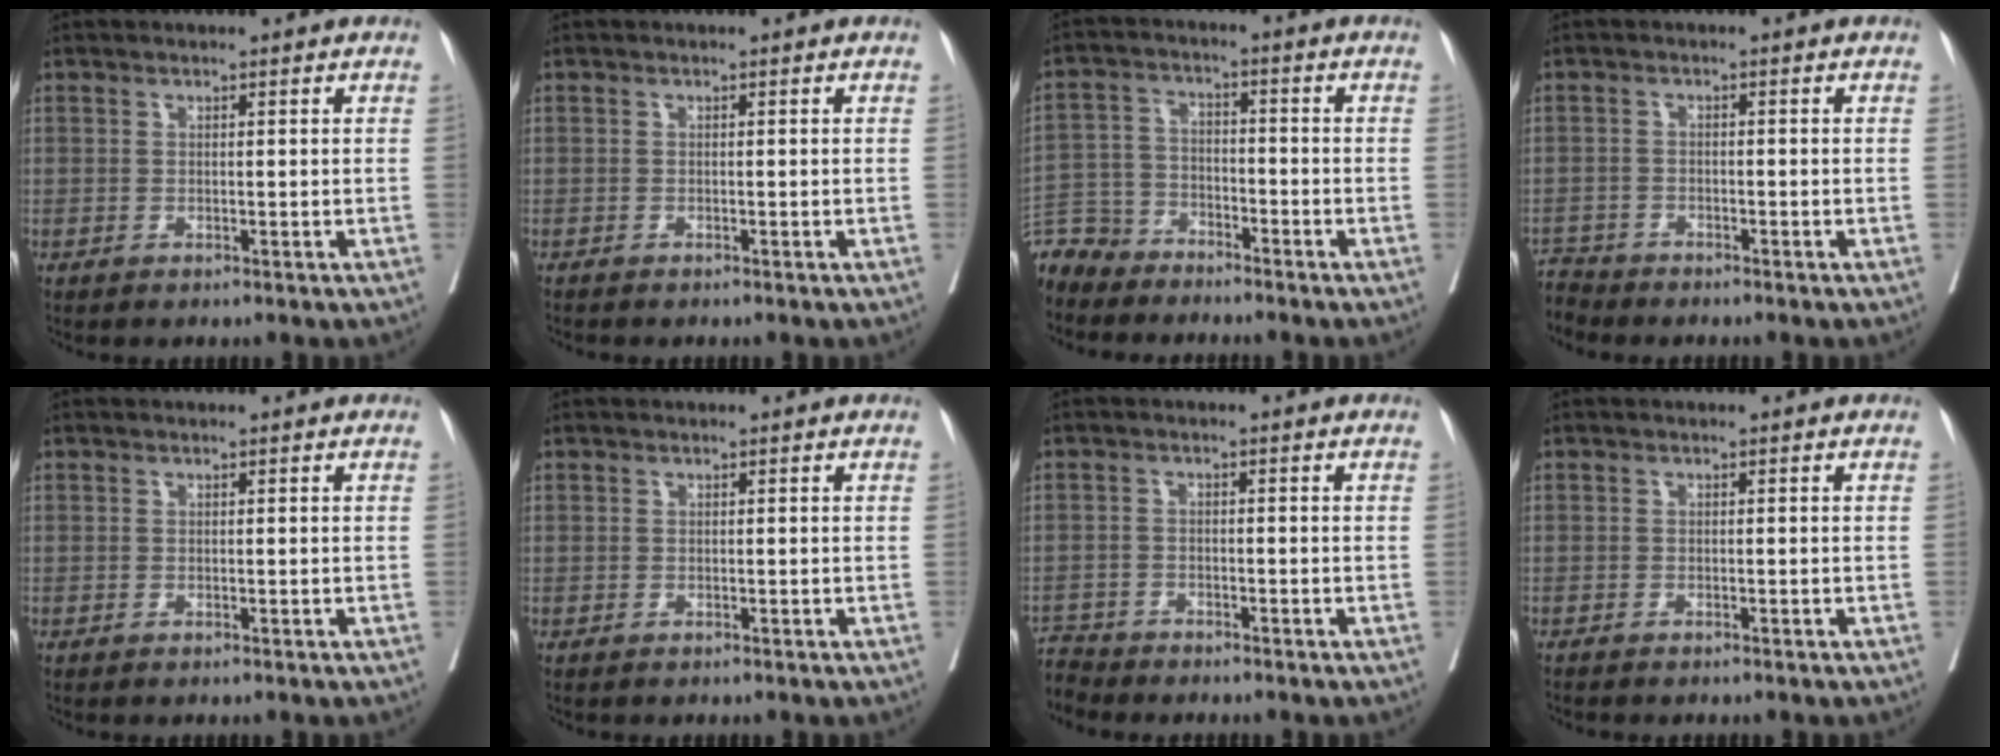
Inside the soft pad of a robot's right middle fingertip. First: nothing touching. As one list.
[{"total": 0.5, "force": [-0.5, 0.0, 0.1], "torque": [0.001, 0.001, -0.010]}, {"total": 7.0, "force": [-6.4, 2.8, -0.4], "torque": [0.009, 0.005, -0.131]}, {"total": 3.2, "force": [-3.1, 0.3, -0.9], "torque": [0.018, -0.011, -0.058]}, {"total": 0.0}, {"total": 0.0}, {"total": 3.6, "force": [-3.5, 0.3, -0.9], "torque": [0.019, -0.009, -0.067]}, {"total": 0.8, "force": [-0.8, 0.0, 0.3], "torque": [-0.004, 0.000, -0.013]}]